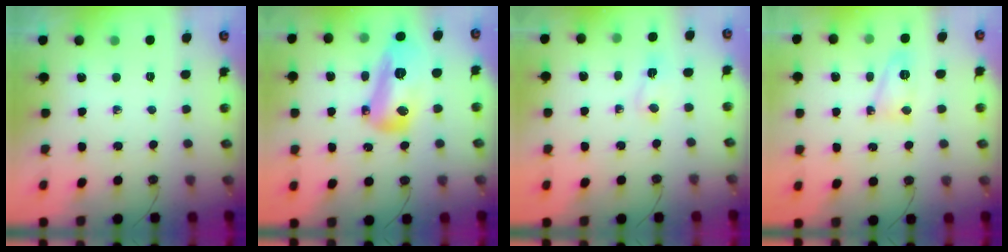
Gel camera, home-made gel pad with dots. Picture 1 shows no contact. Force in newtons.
{"total": 15.2, "press": 15.1, "slide": 2.0}
{"total": 2.6, "press": 2.6, "slide": 0.6}
{"total": 8.4, "press": 8.4, "slide": 0.9}